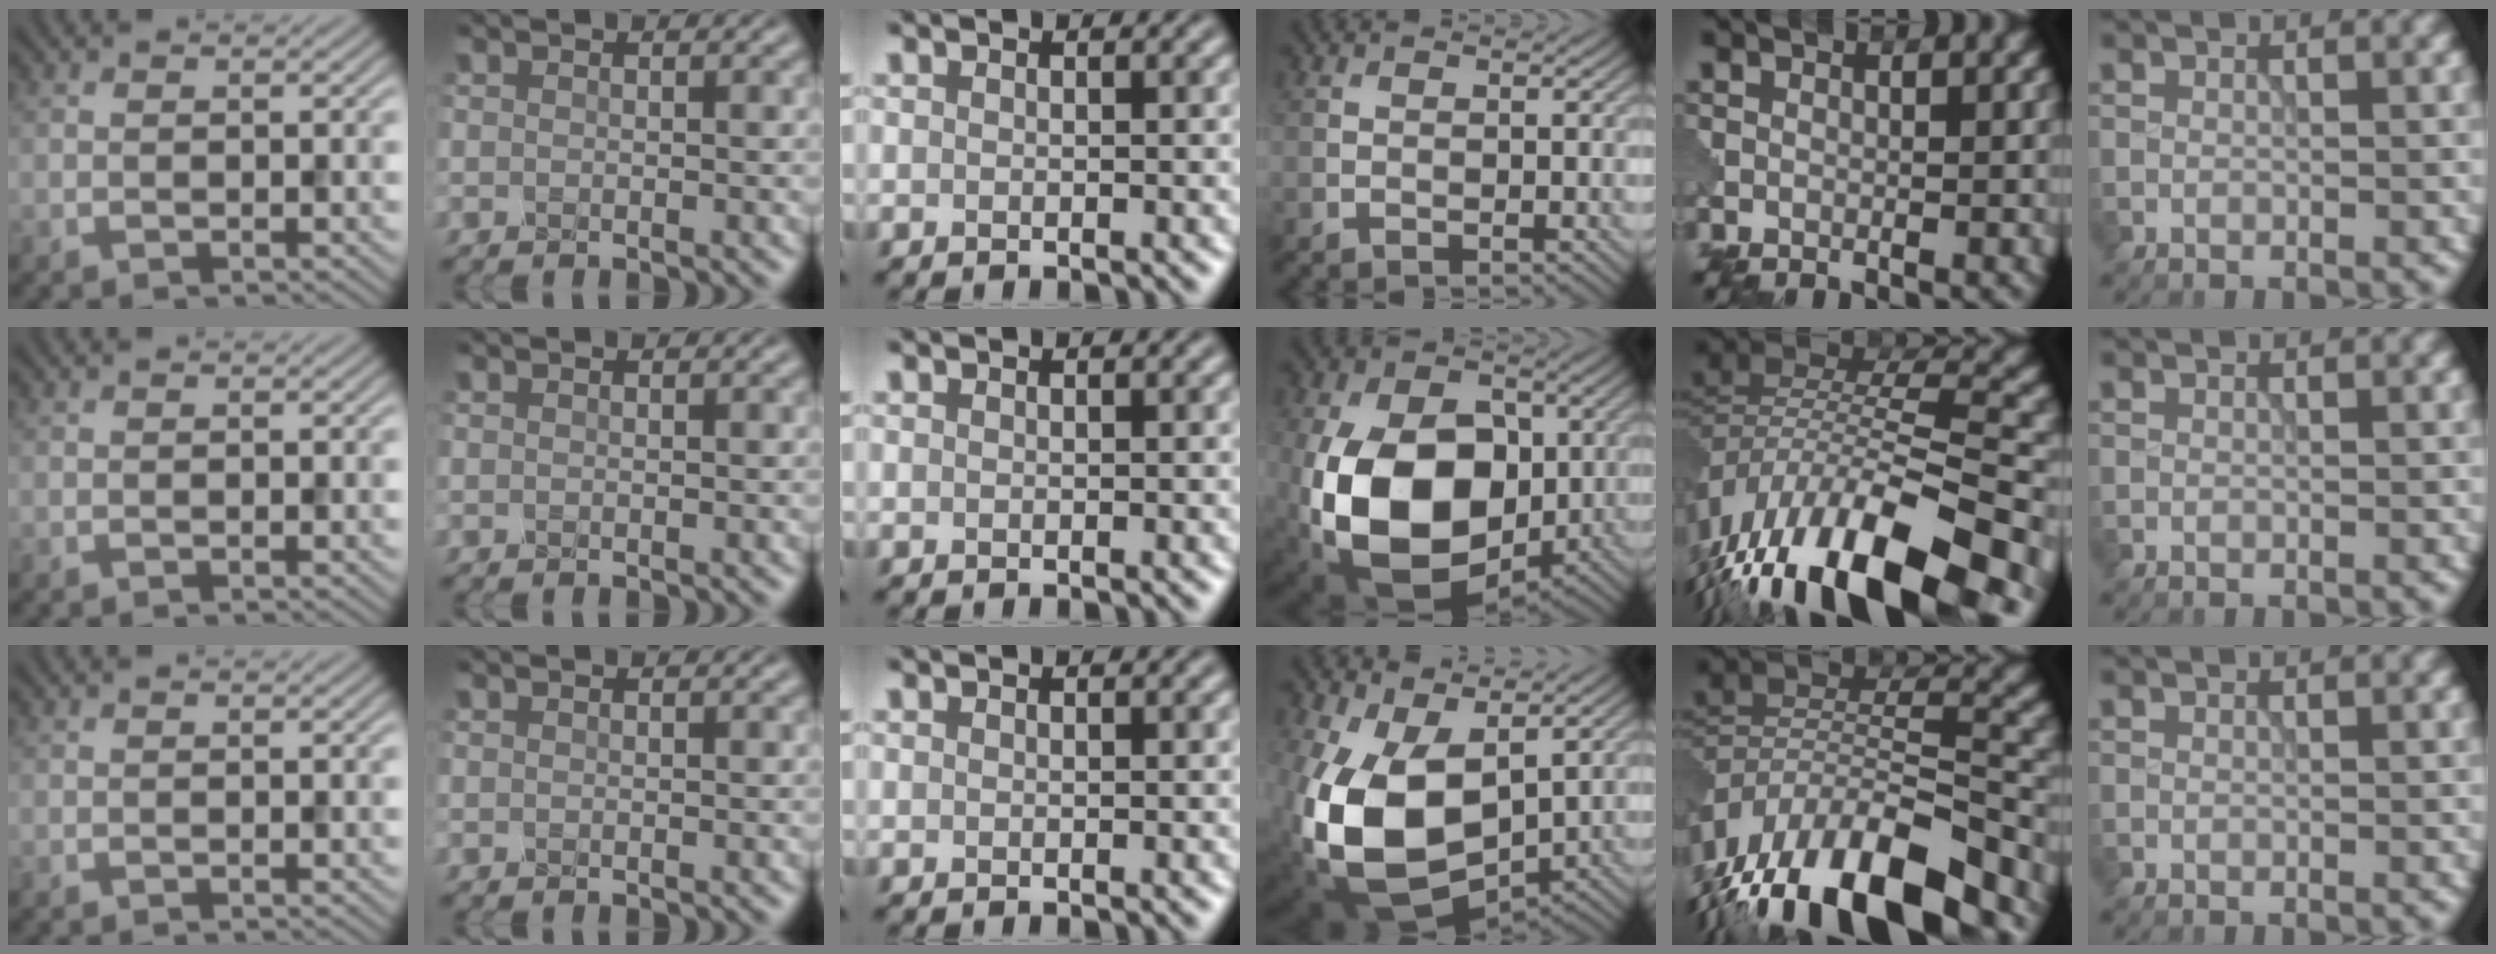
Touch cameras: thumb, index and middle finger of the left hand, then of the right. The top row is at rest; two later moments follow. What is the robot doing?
{"motion": "squeeze", "object": "foam earplug"}